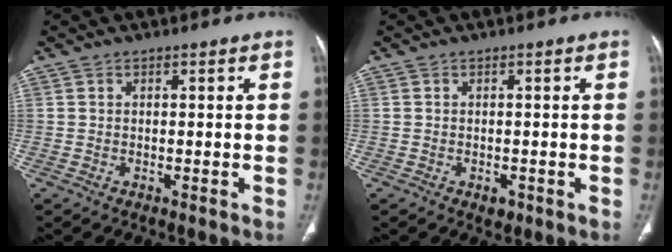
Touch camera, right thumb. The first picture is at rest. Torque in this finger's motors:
{"motor_torque": [2.07, 2.10, 0.25, -0.25, 0.05]}